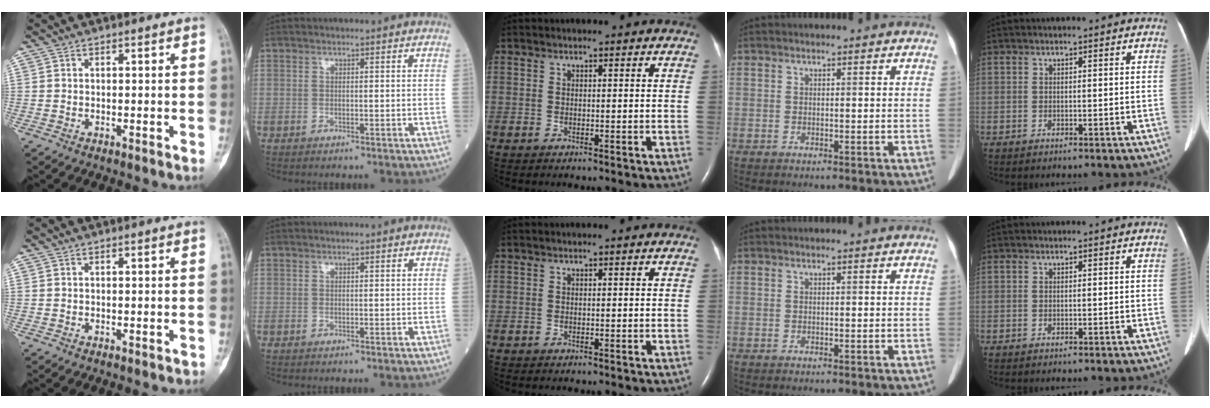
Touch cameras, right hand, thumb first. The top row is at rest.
{"thumb": {"total": 0.6, "force": [-0.5, 0.2, 0.2], "torque": [-0.004, 0.004, -0.004]}}